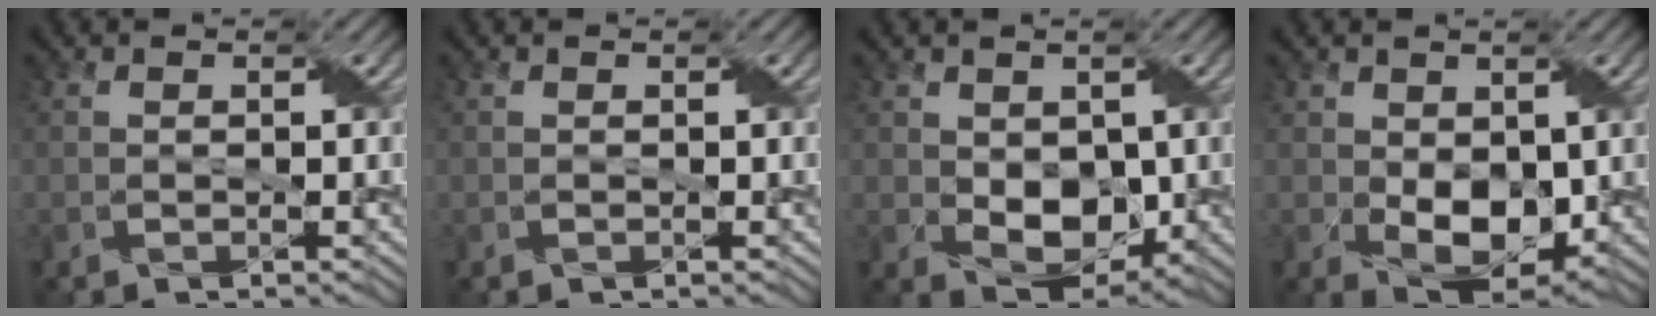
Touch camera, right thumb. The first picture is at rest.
{"total": 0.0}
{"total": 6.2, "force": [-0.1, 4.4, 4.3], "torque": [-0.082, -0.017, 0.006]}
{"total": 6.4, "force": [0.0, 4.5, 4.5], "torque": [-0.088, -0.021, 0.009]}